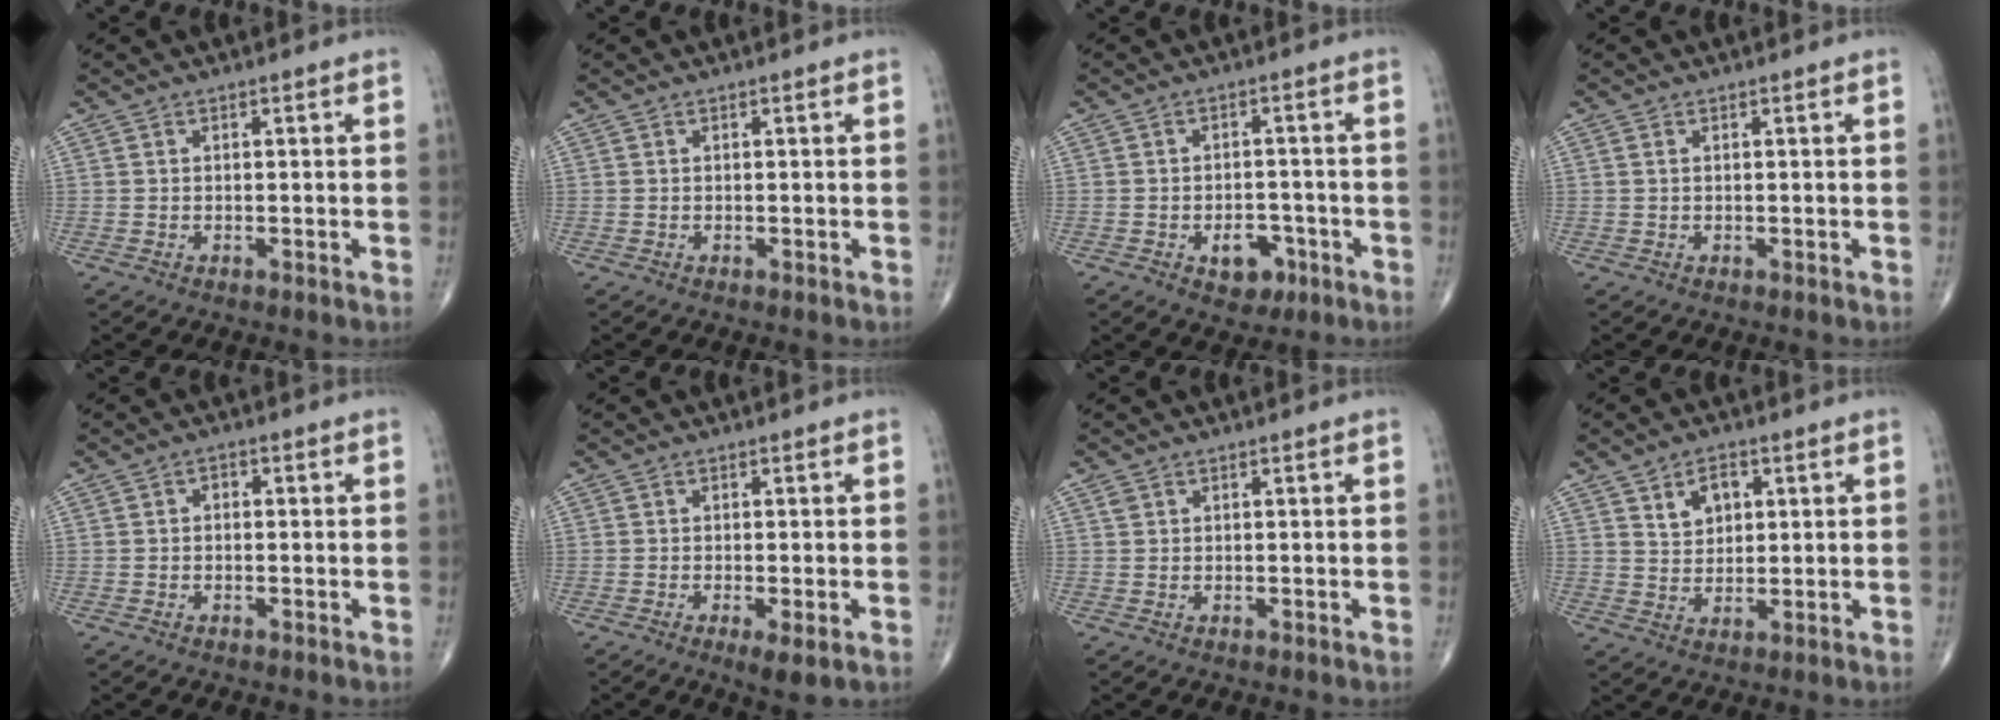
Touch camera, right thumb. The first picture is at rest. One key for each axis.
{"total": 0.0}
{"total": 5.5, "fx": -2.4, "fy": 3.7, "fz": 3.2, "tx": -0.022, "ty": 0.019, "tz": -0.028}
{"total": 0.7, "fx": 0.2, "fy": 0.3, "fz": 0.5, "tx": -0.013, "ty": 0.006, "tz": 0.005}
{"total": 1.3, "fx": 0.0, "fy": 1.0, "fz": 0.9, "tx": -0.008, "ty": 0.007, "tz": -0.004}
{"total": 3.3, "fx": -1.2, "fy": 0.7, "fz": 3.0, "tx": -0.055, "ty": -0.011, "tz": -0.021}
{"total": 1.0, "fx": 0.5, "fy": 0.7, "fz": 0.4, "tx": -0.005, "ty": 0.004, "tz": 0.012}
{"total": 5.5, "fx": 2.4, "fy": 3.6, "fz": 3.3, "tx": -0.034, "ty": -0.013, "tz": 0.041}